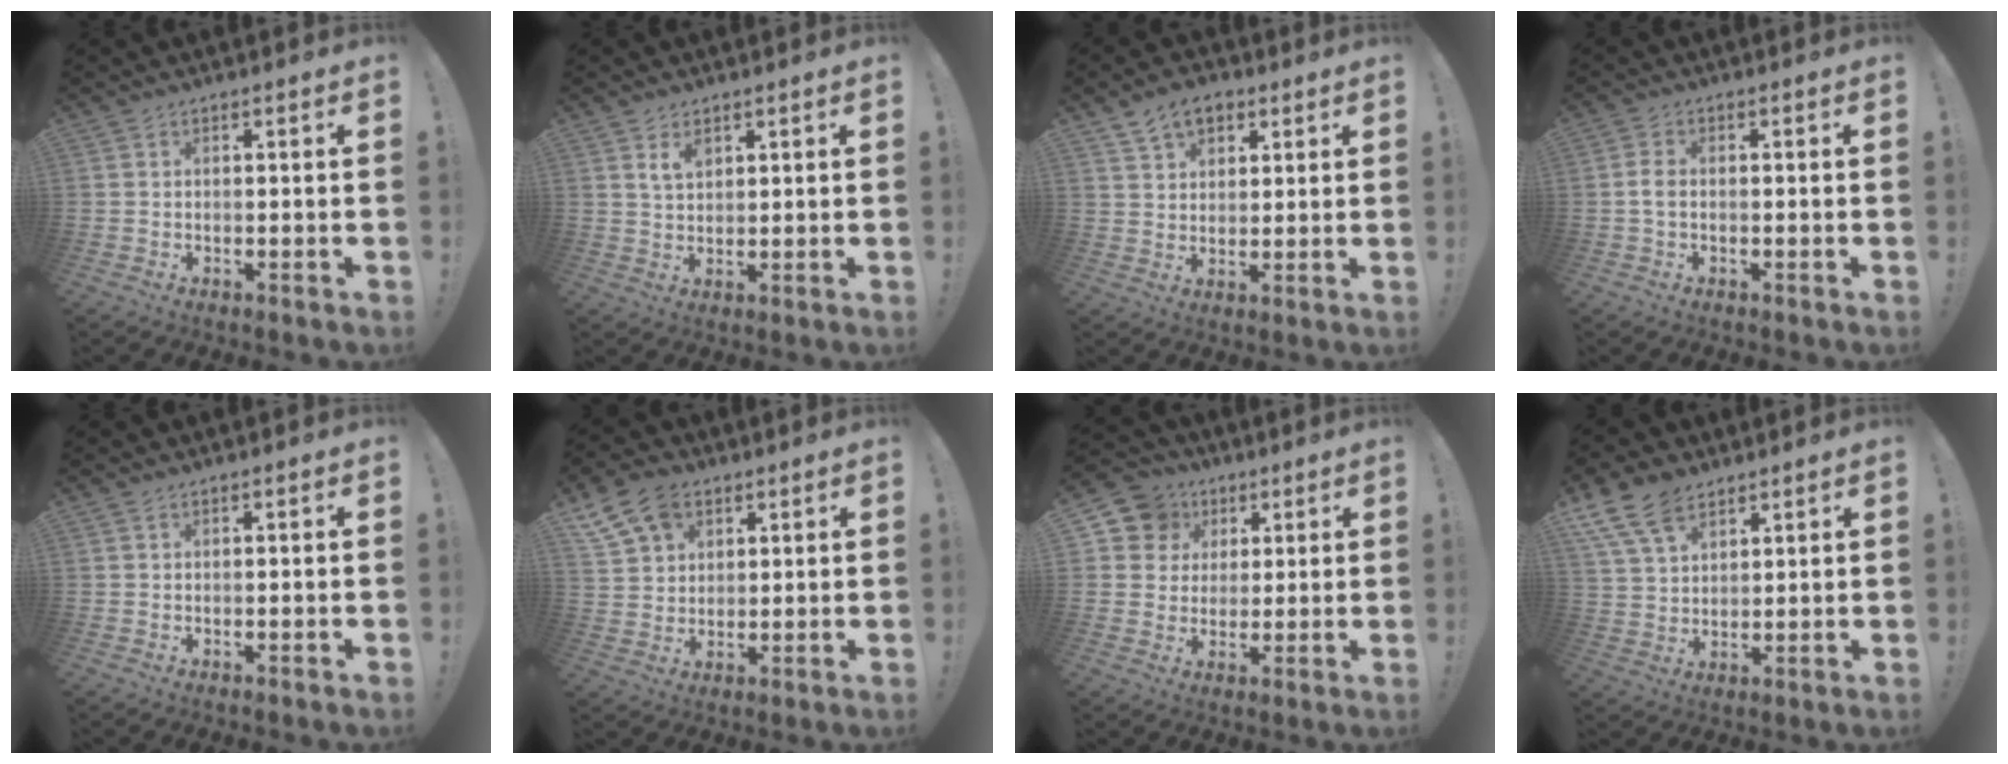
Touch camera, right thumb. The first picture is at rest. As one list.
[{"total": 4.2, "force": [2.4, 2.5, 2.4], "torque": [-0.031, -0.010, 0.041]}, {"total": 8.2, "force": [5.0, 5.4, 3.7], "torque": [-0.059, -0.015, 0.096]}, {"total": 2.7, "force": [-0.5, 1.6, 2.1], "torque": [-0.051, 0.009, -0.008]}, {"total": 0.0}, {"total": 11.7, "force": [6.6, 8.1, 5.1], "torque": [-0.092, -0.024, 0.135]}, {"total": 10.6, "force": [4.0, 9.4, 2.7], "torque": [-0.042, -0.017, 0.084]}, {"total": 11.6, "force": [7.6, 6.7, 5.7], "torque": [-0.109, -0.029, 0.149]}]